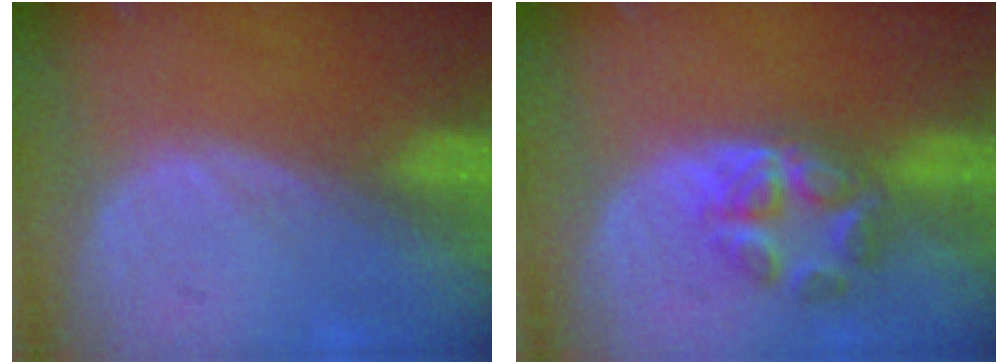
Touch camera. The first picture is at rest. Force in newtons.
{"total": 5.6, "press": 5.3, "slide": 2.0}